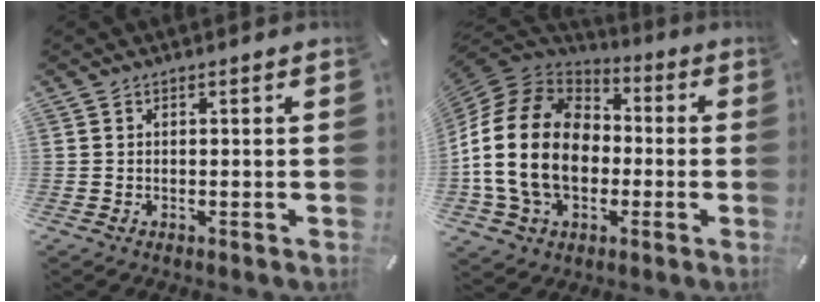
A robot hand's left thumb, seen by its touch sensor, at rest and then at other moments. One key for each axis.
{"total": 21.3, "fx": -2.9, "fy": 16.2, "fz": 13.4, "tx": -0.305, "ty": 0.023, "tz": -0.055}